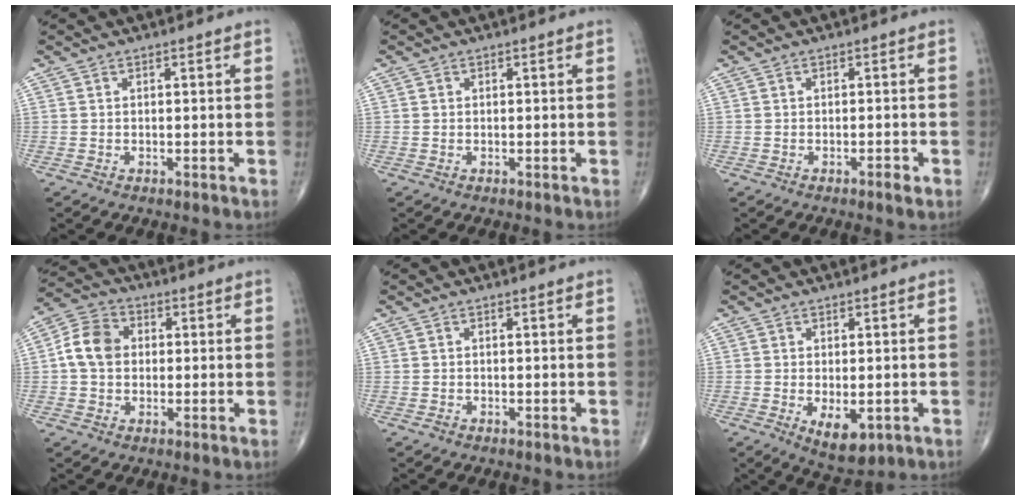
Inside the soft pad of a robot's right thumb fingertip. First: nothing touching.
{"total": 0.0}
{"total": 1.4, "force": [-0.8, 0.3, 1.1], "torque": [-0.018, -0.001, -0.014]}
{"total": 8.0, "force": [0.4, 6.4, 4.8], "torque": [-0.079, 0.020, -0.003]}
{"total": 0.5, "force": [-0.4, 0.3, 0.2], "torque": [-0.003, 0.000, -0.010]}
{"total": 6.4, "force": [-1.7, 3.2, 5.3], "torque": [-0.077, -0.011, -0.015]}